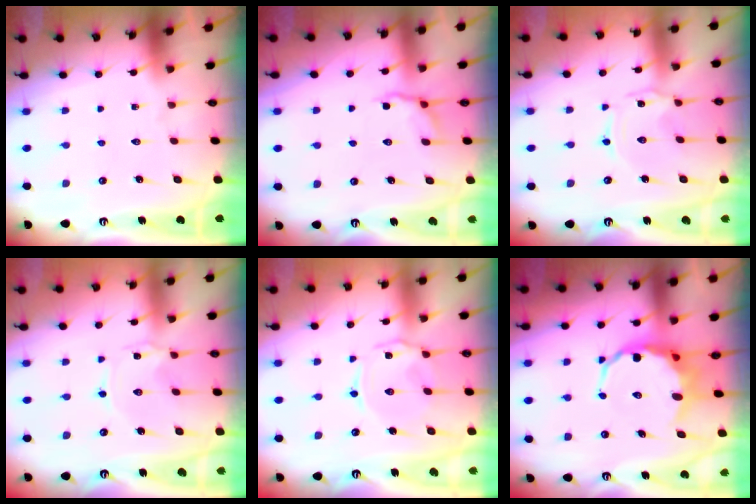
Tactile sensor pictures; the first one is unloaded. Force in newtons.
{"total": 3.6, "press": 3.2, "slide": 1.6}
{"total": 0.0}
{"total": 0.0}
{"total": 3.0, "press": 3.0, "slide": 0.4}
{"total": 8.6, "press": 8.3, "slide": 1.9}